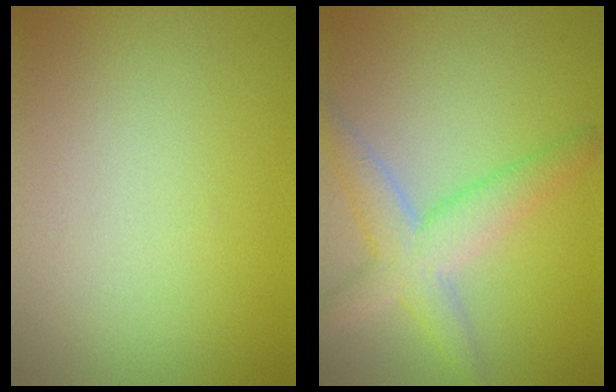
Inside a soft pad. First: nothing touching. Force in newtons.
{"total": 4.4, "press": 4.3, "slide": 0.3}